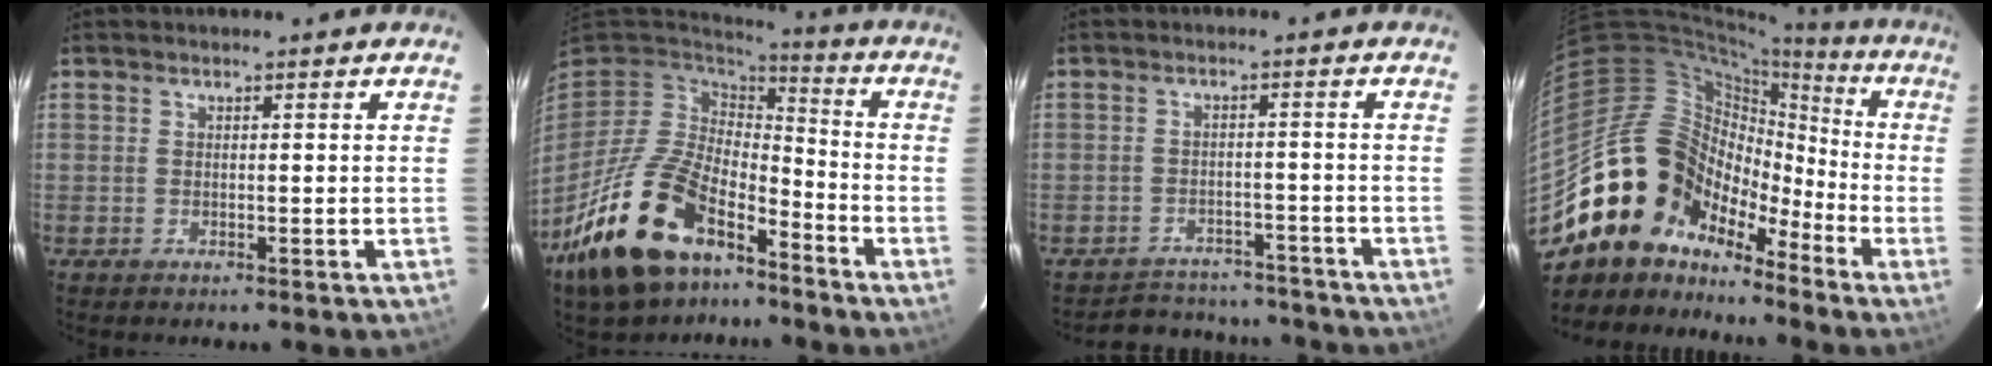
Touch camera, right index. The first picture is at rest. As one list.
[{"total": 21.8, "force": [-13.1, 11.3, 13.3], "torque": [-0.285, -0.021, -0.229]}, {"total": 11.1, "force": [-9.9, 4.4, 2.2], "torque": [-0.047, 0.012, -0.119]}, {"total": 17.1, "force": [-11.2, 11.9, 4.9], "torque": [-0.097, 0.037, -0.209]}]